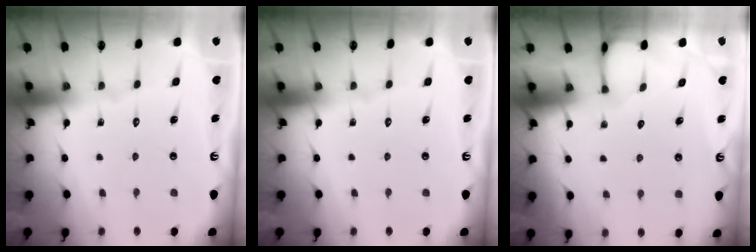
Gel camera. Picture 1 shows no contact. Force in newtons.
{"total": 0.0}
{"total": 1.8, "press": 1.8, "slide": 0.2}